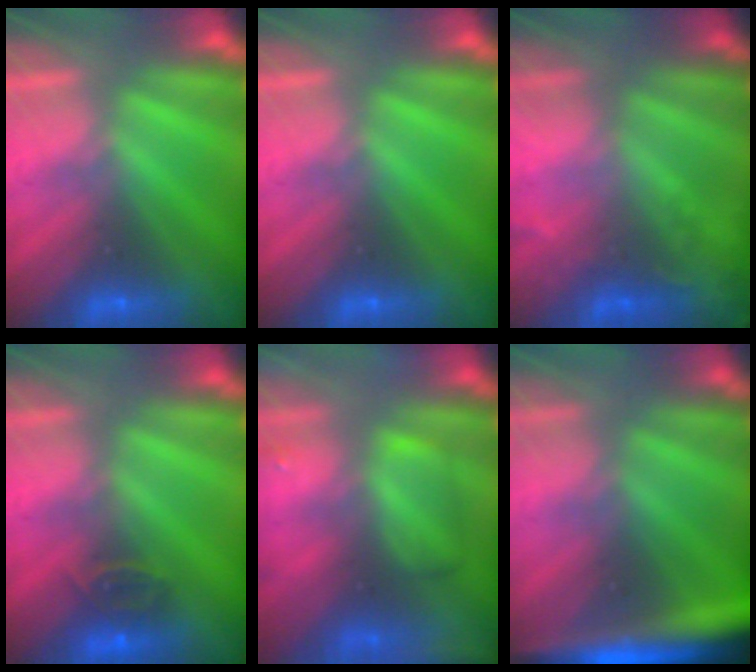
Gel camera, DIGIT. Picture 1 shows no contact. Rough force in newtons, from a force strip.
{"total": 0.0}
{"total": 2.3}
{"total": 2.5}
{"total": 6.5}
{"total": 6.5}